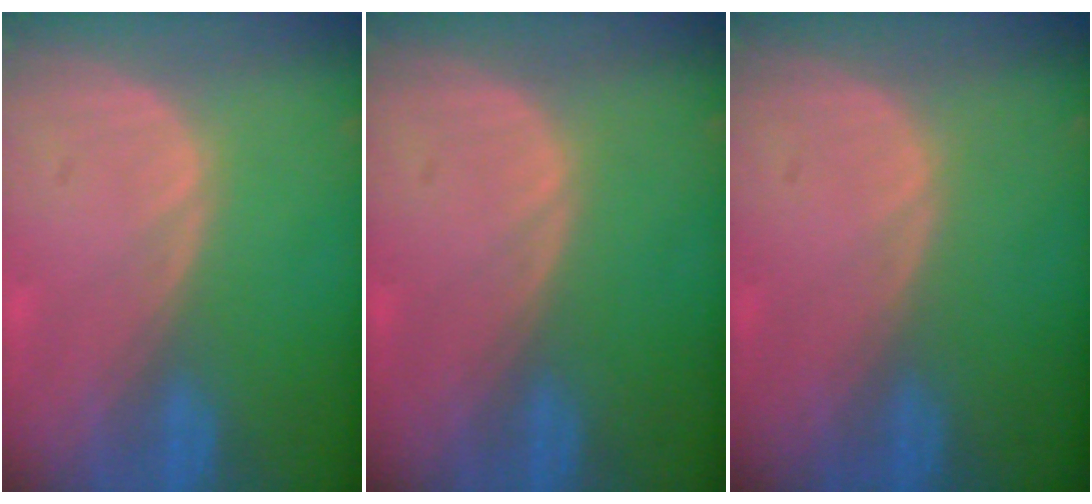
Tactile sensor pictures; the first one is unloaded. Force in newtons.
{"total": 0.0}
{"total": 0.0}